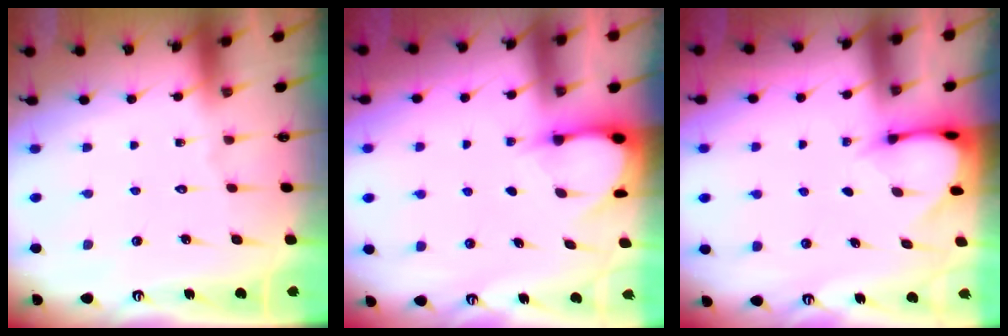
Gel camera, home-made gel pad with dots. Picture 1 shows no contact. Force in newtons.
{"total": 3.2, "press": 3.2, "slide": 0.4}
{"total": 3.2, "press": 3.2, "slide": 0.2}